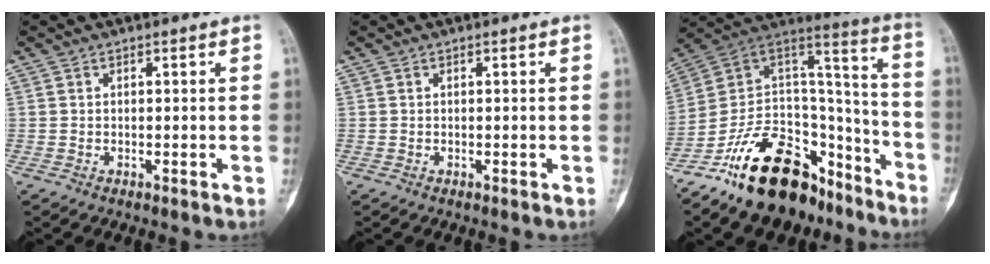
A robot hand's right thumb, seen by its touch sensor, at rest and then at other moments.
{"total": 0.0}
{"total": 27.1, "force": [-17.3, 14.8, 14.6], "torque": [-0.221, 0.109, -0.292]}